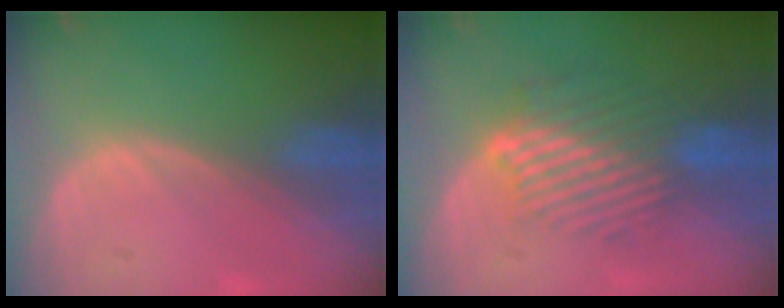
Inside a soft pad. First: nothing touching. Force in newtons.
{"total": 9.7, "press": 8.1, "slide": 5.3}